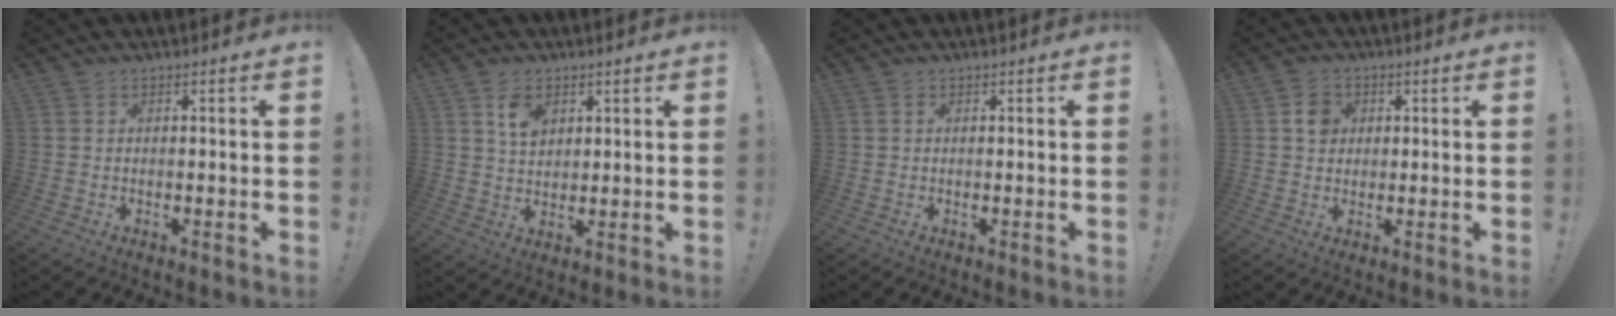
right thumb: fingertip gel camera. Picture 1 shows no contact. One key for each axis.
{"total": 6.1, "fx": 3.1, "fy": 4.2, "fz": 3.1, "tx": -0.038, "ty": -0.013, "tz": 0.054}
{"total": 0.0}
{"total": 5.1, "fx": 0.9, "fy": 4.7, "fz": 1.9, "tx": -0.019, "ty": 0.004, "tz": 0.015}